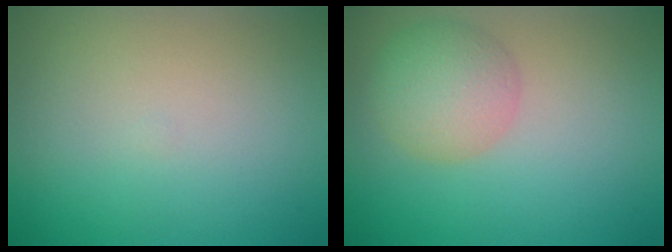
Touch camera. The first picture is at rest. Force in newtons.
{"total": 4.4, "press": 4.4, "slide": 0.0}